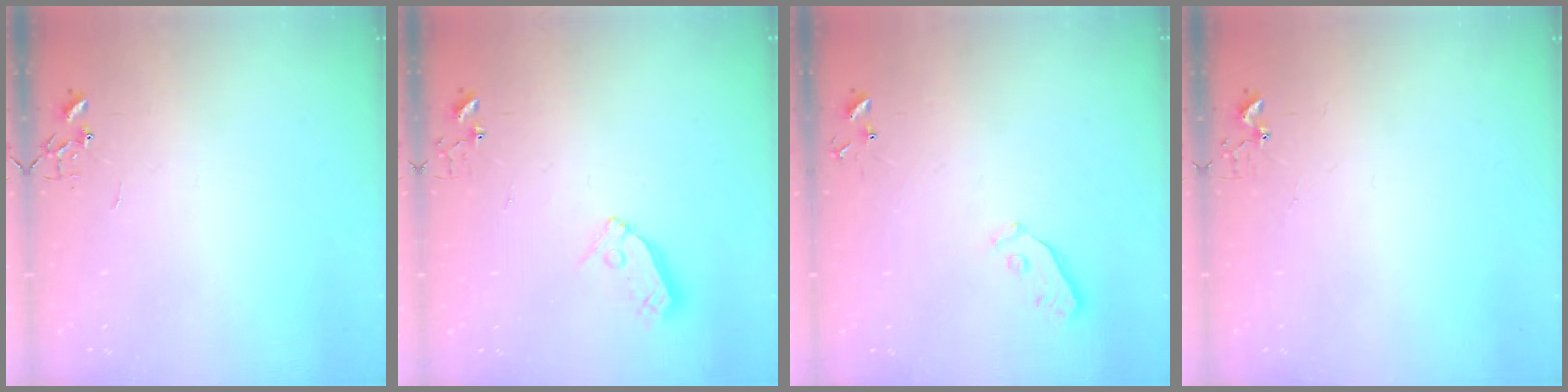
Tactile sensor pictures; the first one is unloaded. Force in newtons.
{"total": 8.4, "press": 8.4, "slide": 0.8}
{"total": 3.7, "press": 3.6, "slide": 0.8}
{"total": 2.7, "press": 2.7, "slide": 0.2}